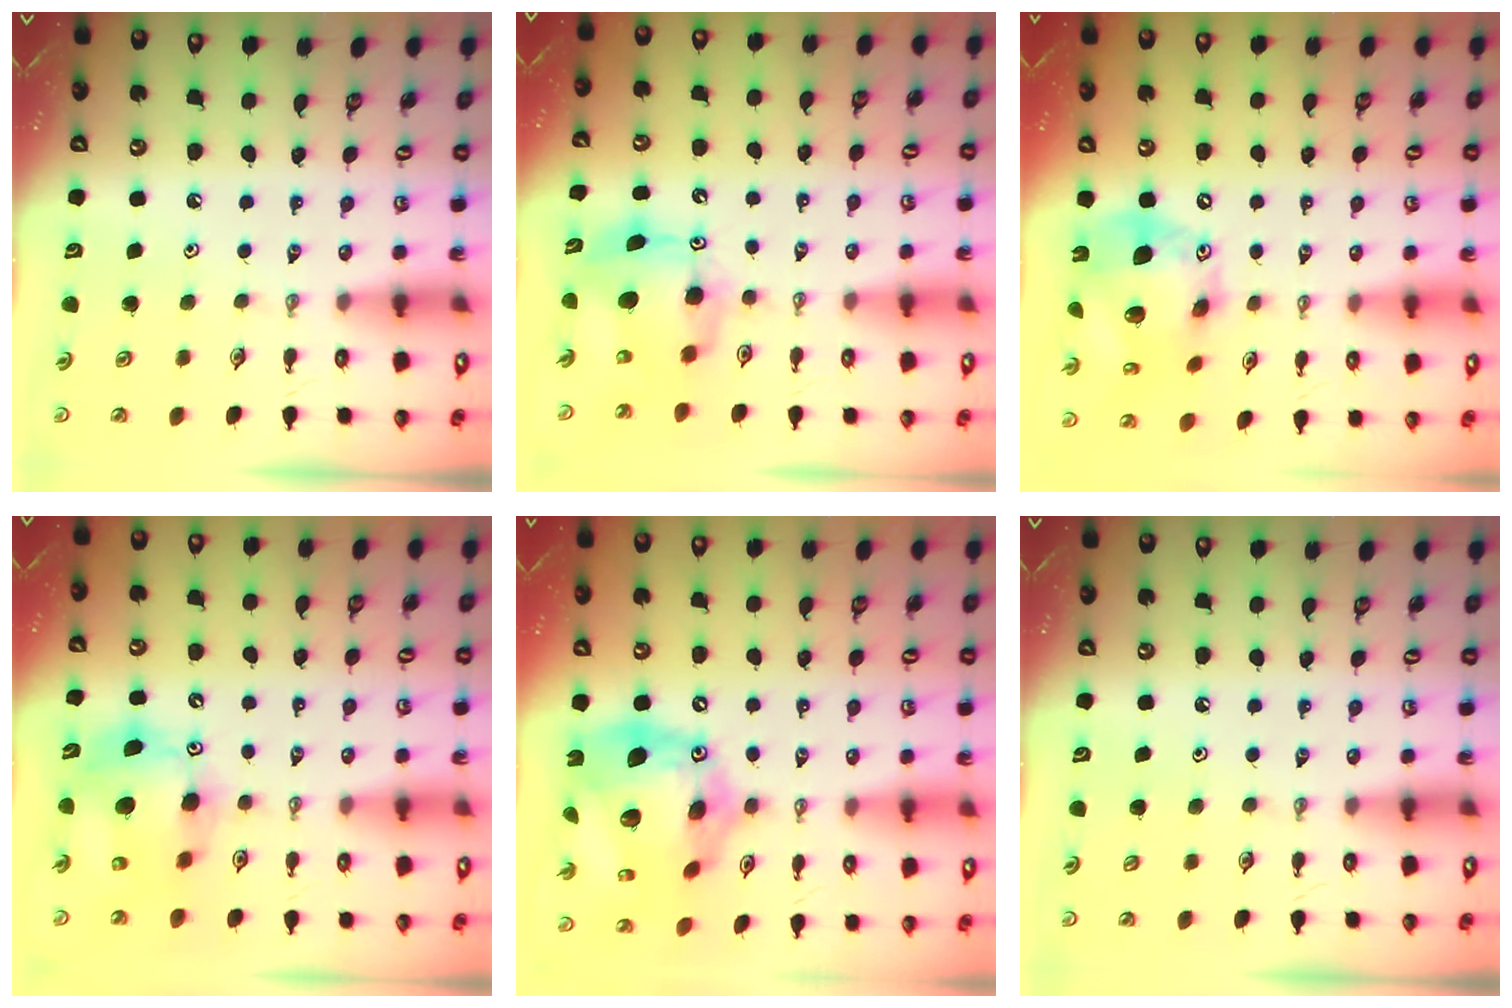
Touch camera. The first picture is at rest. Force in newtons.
{"total": 9.7, "press": 9.7, "slide": 0.8}
{"total": 18.8, "press": 18.5, "slide": 3.3}
{"total": 13.7, "press": 13.5, "slide": 2.3}
{"total": 25.3, "press": 25.2, "slide": 3.0}
{"total": 1.1, "press": 0.1, "slide": 1.1}